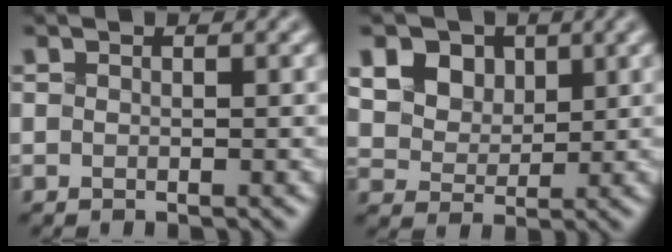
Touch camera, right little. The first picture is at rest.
{"total": 12.1, "force": [6.0, 8.9, 5.6], "torque": [-0.137, 0.034, 0.106]}